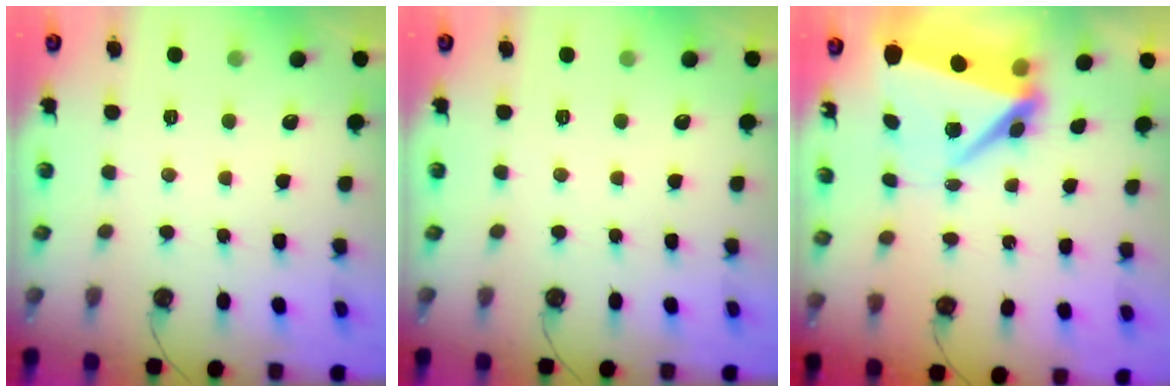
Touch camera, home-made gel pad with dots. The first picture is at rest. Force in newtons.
{"total": 0.0}
{"total": 9.8, "press": 9.7, "slide": 1.2}